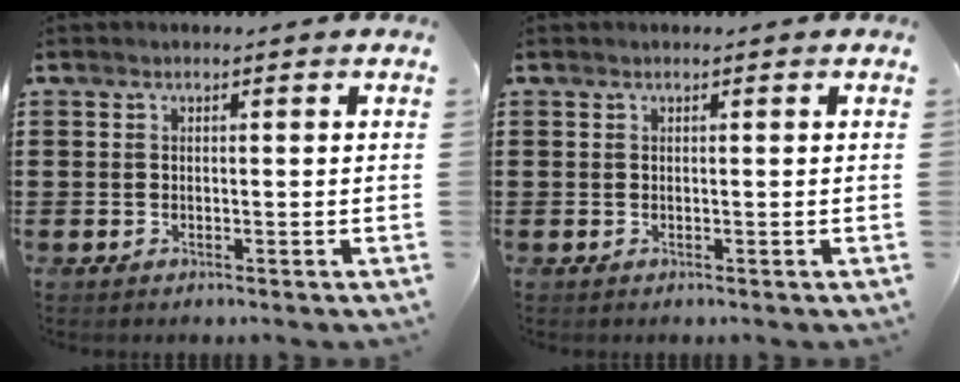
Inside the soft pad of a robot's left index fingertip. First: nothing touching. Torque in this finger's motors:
{"motor_torque": [-0.62, 0.87, 0.05, 0.01]}